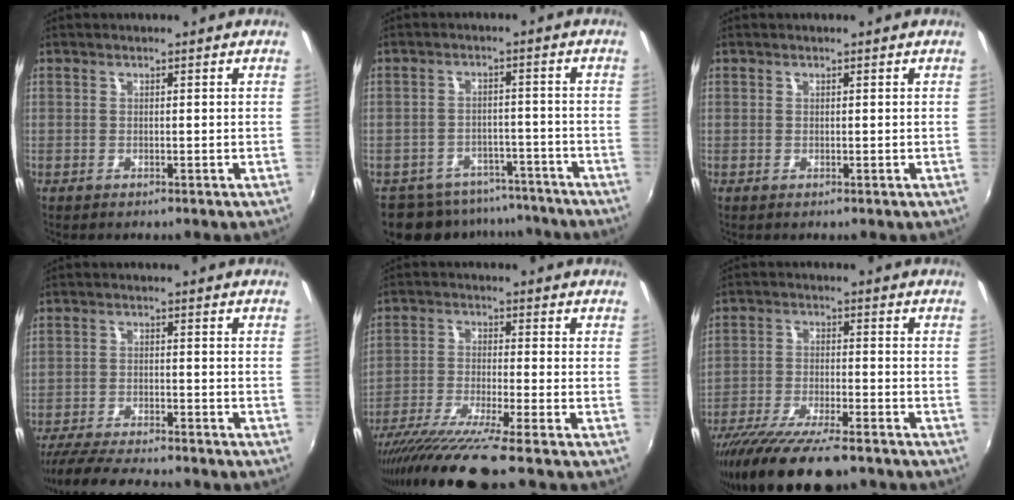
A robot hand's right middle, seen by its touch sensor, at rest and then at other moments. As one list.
[{"total": 12.5, "force": [-10.8, 5.6, 2.9], "torque": [-0.069, 0.013, -0.141]}, {"total": 0.0}, {"total": 13.4, "force": [-11.9, 1.7, 5.9], "torque": [-0.132, -0.022, -0.191]}, {"total": 12.6, "force": [-10.3, -1.5, 7.1], "torque": [-0.146, -0.039, -0.183]}, {"total": 16.6, "force": [-13.2, 3.3, 9.5], "torque": [-0.193, -0.044, -0.221]}]